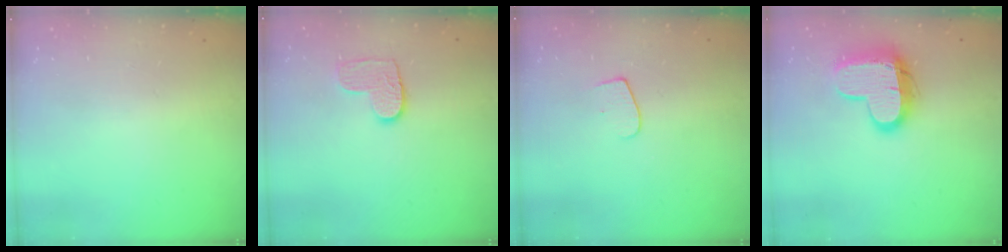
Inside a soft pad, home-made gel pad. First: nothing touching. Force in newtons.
{"total": 8.2, "press": 8.2, "slide": 0.5}
{"total": 5.0, "press": 5.0, "slide": 0.4}
{"total": 14.4, "press": 14.4, "slide": 1.0}